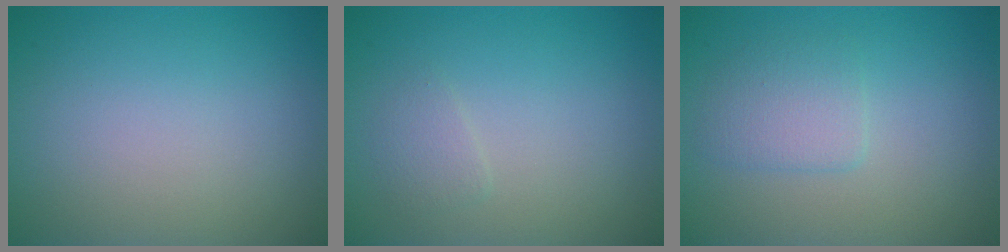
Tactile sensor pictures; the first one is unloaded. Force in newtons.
{"total": 1.0, "press": 1.0, "slide": 0.0}
{"total": 2.1, "press": 2.1, "slide": 0.0}